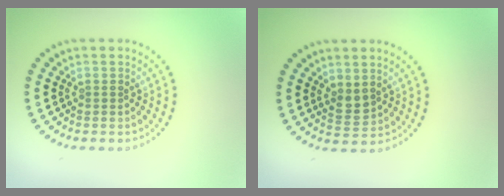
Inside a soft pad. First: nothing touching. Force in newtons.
{"total": 1.6, "press": 1.4, "slide": 0.7}